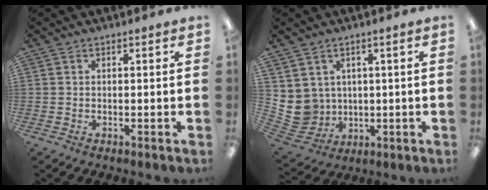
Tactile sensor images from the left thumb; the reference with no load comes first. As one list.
[{"total": 6.8, "force": [1.7, 6.6, 0.6], "torque": [-0.051, -0.017, 0.042]}]